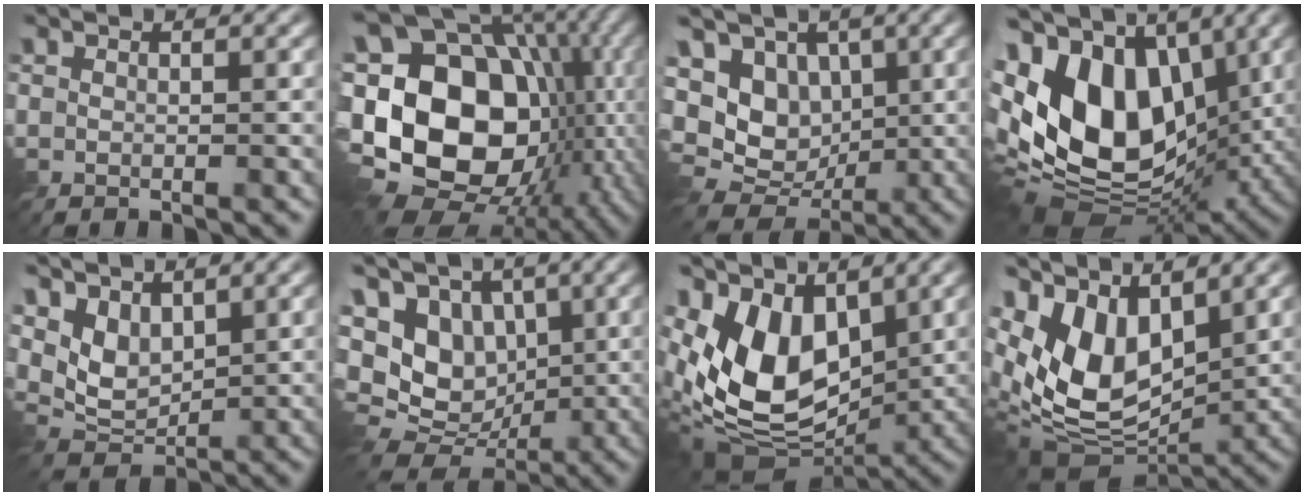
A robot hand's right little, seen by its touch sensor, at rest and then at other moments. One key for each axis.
{"total": 22.1, "fx": -3.8, "fy": 15.7, "fz": 15.1, "tx": -0.292, "ty": 0.020, "tz": -0.081}
{"total": 9.2, "fx": 0.6, "fy": 7.4, "fz": 5.5, "tx": -0.120, "ty": 0.008, "tz": 0.009}
{"total": 17.1, "fx": 1.2, "fy": 11.2, "fz": 12.8, "tx": -0.292, "ty": 0.001, "tz": 0.014}
{"total": 5.0, "fx": 2.4, "fy": 2.9, "fz": 3.3, "tx": -0.071, "ty": -0.004, "tz": 0.038}
{"total": 11.0, "fx": 0.9, "fy": 8.6, "fz": 6.8, "tx": -0.150, "ty": 0.011, "tz": 0.017}
{"total": 10.8, "fx": 1.0, "fy": 6.7, "fz": 8.4, "tx": -0.182, "ty": -0.012, "tz": 0.009}
{"total": 11.2, "fx": 2.0, "fy": 6.7, "fz": 8.7, "tx": -0.196, "ty": -0.003, "tz": 0.031}